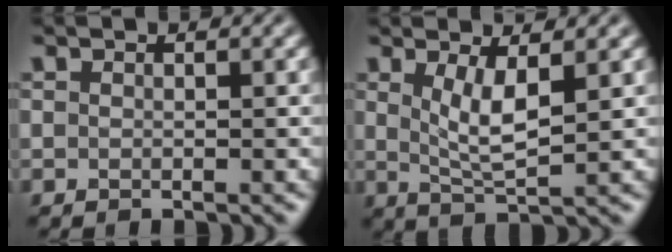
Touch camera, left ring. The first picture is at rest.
{"total": 3.6, "force": [0.6, 1.0, 3.4], "torque": [-0.066, -0.009, 0.018]}